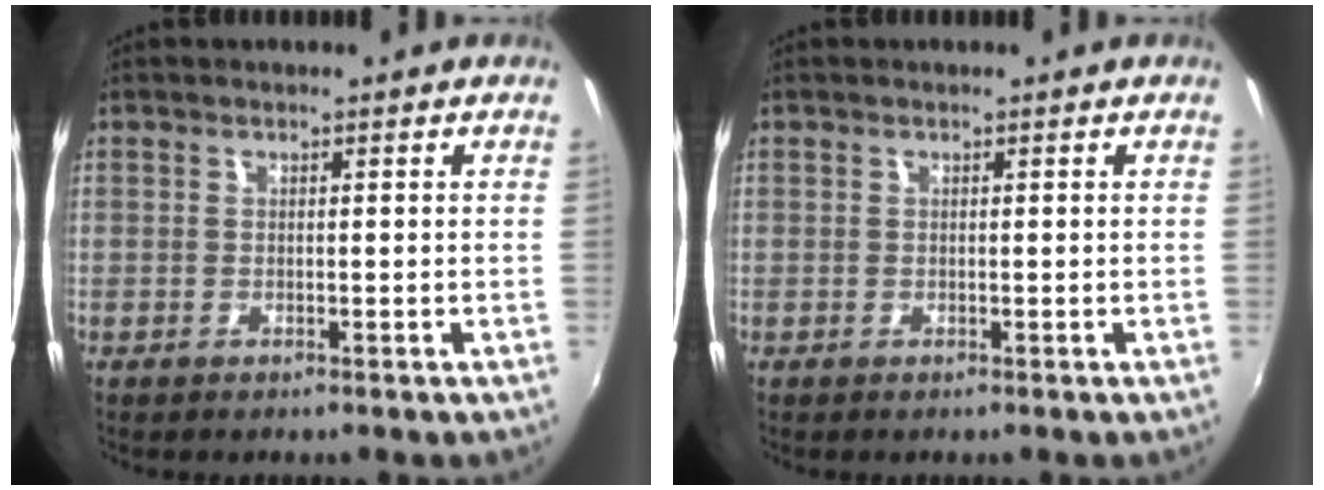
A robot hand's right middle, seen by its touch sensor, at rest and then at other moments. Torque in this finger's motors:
{"motor_torque": [0.00, 0.00, 0.00, 0.01]}